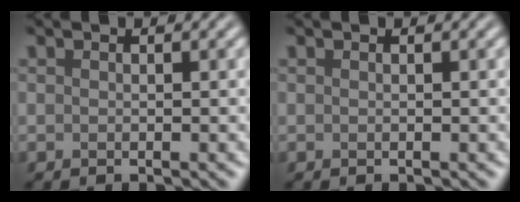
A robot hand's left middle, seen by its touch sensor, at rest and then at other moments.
{"total": 0.0}